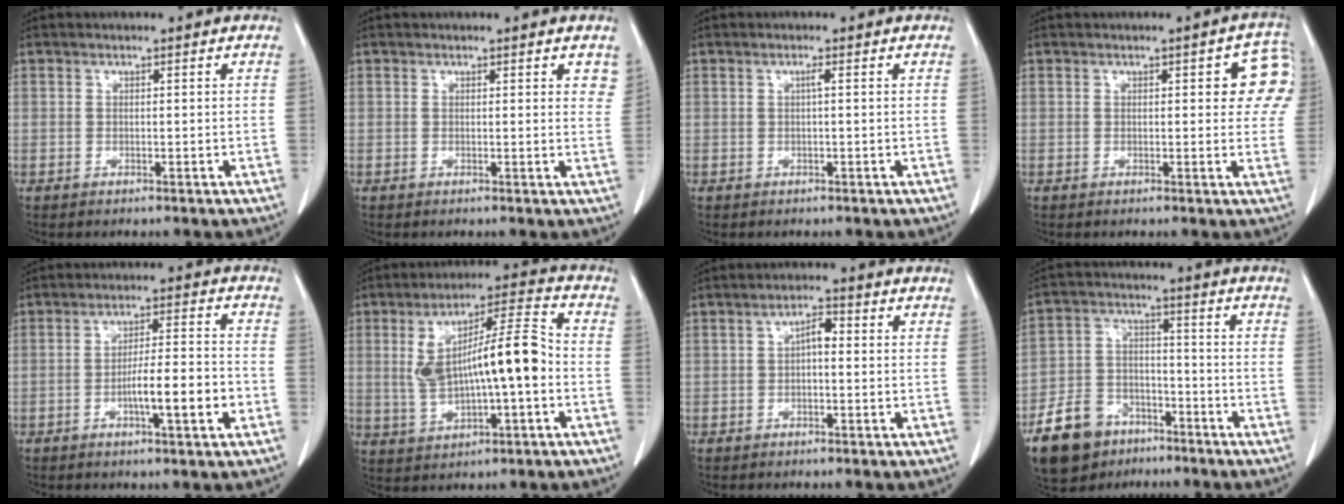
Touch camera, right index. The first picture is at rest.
{"total": 2.2, "force": [1.5, 0.8, 1.4], "torque": [-0.006, -0.003, 0.010]}
{"total": 0.7, "force": [0.1, -0.1, 0.7], "torque": [-0.011, 0.001, 0.001]}
{"total": 6.5, "force": [2.0, 2.6, 5.6], "torque": [-0.040, 0.012, 0.012]}
{"total": 8.2, "force": [-2.8, 0.7, 7.6], "torque": [-0.120, 0.008, -0.046]}
{"total": 13.4, "force": [-0.3, 2.7, 13.1], "torque": [-0.235, 0.026, -0.001]}
{"total": 2.6, "force": [0.0, 1.0, 2.4], "torque": [-0.038, 0.010, -0.003]}
{"total": 11.9, "force": [-7.9, 7.6, 4.6], "torque": [-0.104, 0.011, -0.133]}